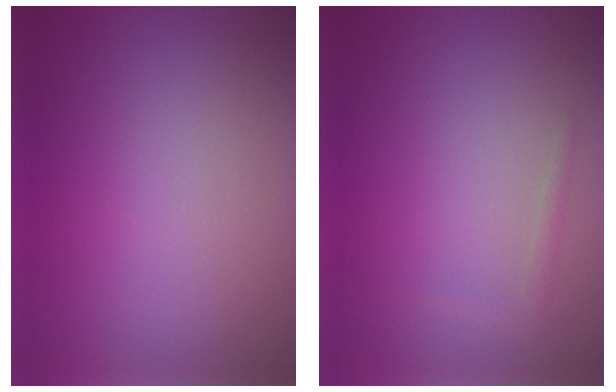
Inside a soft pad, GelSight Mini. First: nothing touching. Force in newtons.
{"total": 0.9, "press": 0.9, "slide": 0.1}